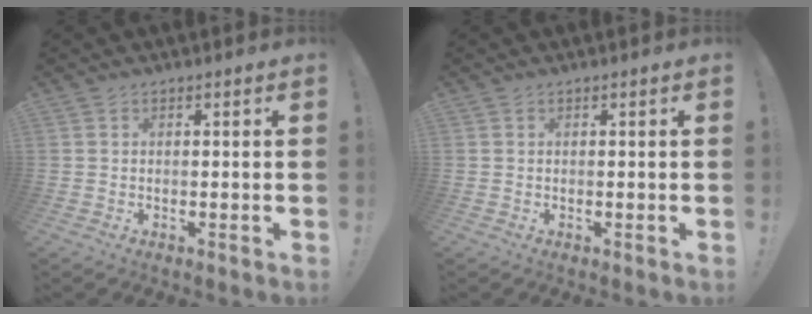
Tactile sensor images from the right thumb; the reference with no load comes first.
{"total": 0.0}